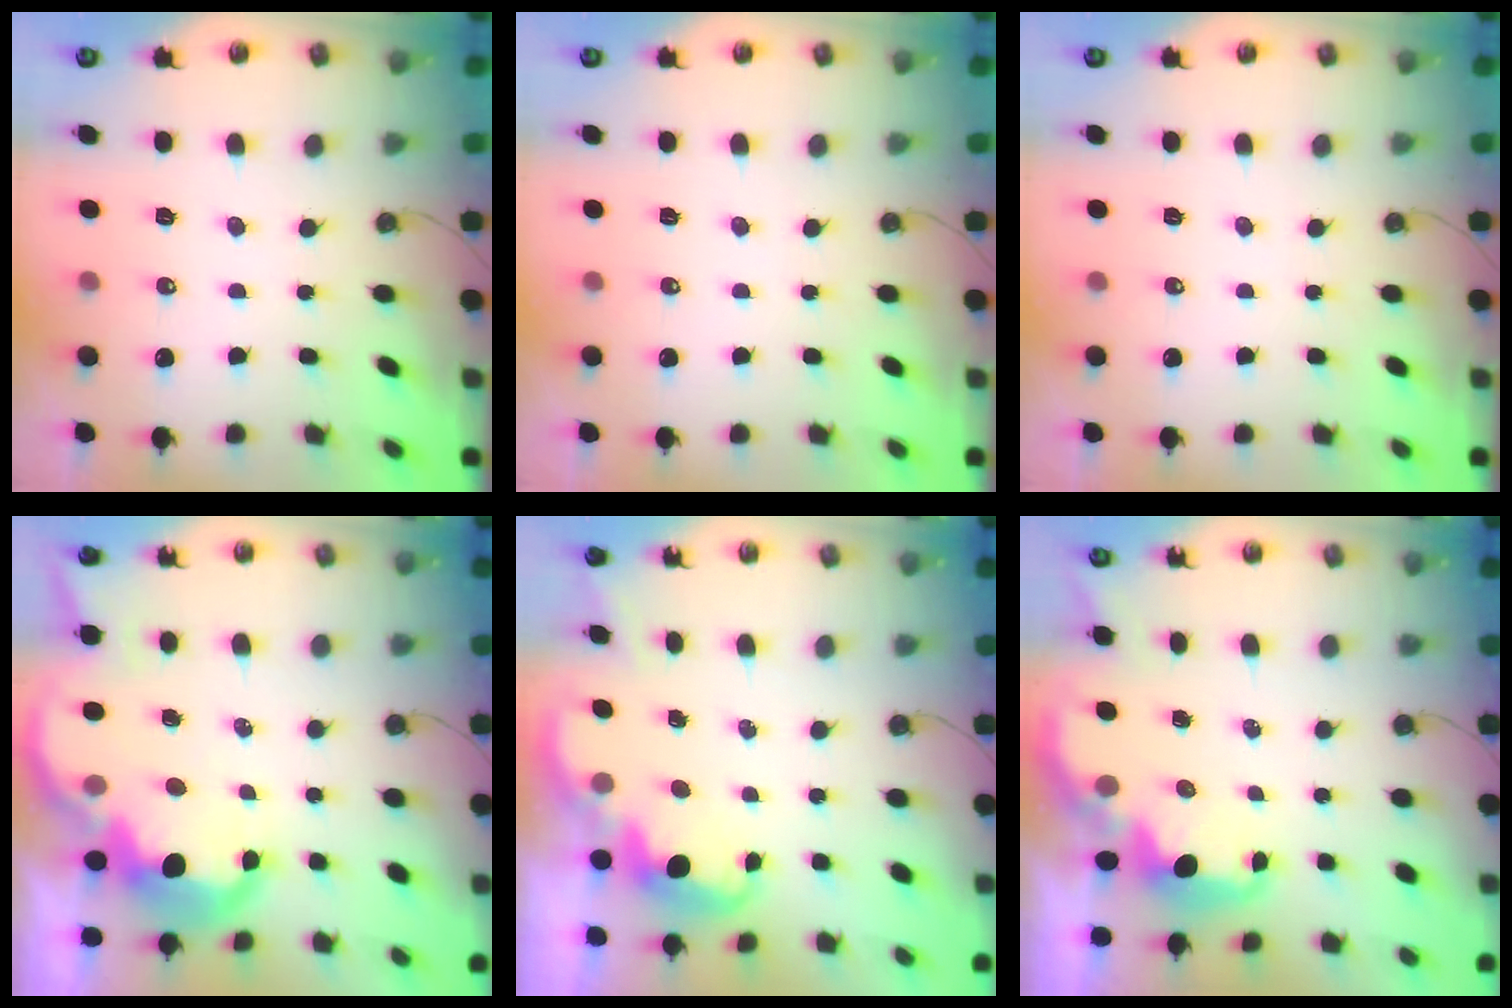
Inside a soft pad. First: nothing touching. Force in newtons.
{"total": 0.0}
{"total": 0.0}
{"total": 12.3, "press": 12.2, "slide": 1.1}
{"total": 2.5, "press": 2.5, "slide": 0.6}
{"total": 2.8, "press": 2.8, "slide": 0.4}